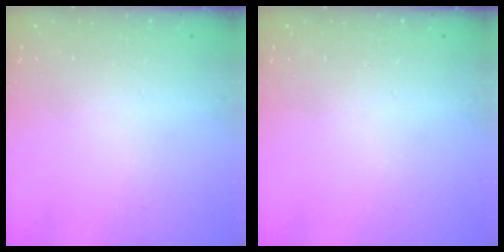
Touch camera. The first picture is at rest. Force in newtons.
{"total": 0.0}